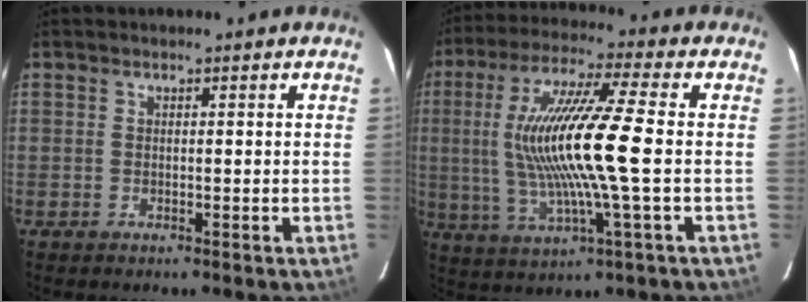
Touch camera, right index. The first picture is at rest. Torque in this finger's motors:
{"motor_torque": [1.66, -0.48, 1.05, 0.21]}